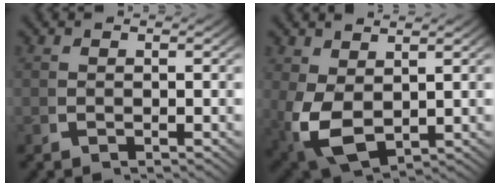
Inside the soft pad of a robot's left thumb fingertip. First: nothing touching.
{"total": 7.2, "force": [-0.9, 5.1, 5.0], "torque": [-0.133, -0.047, 0.019]}